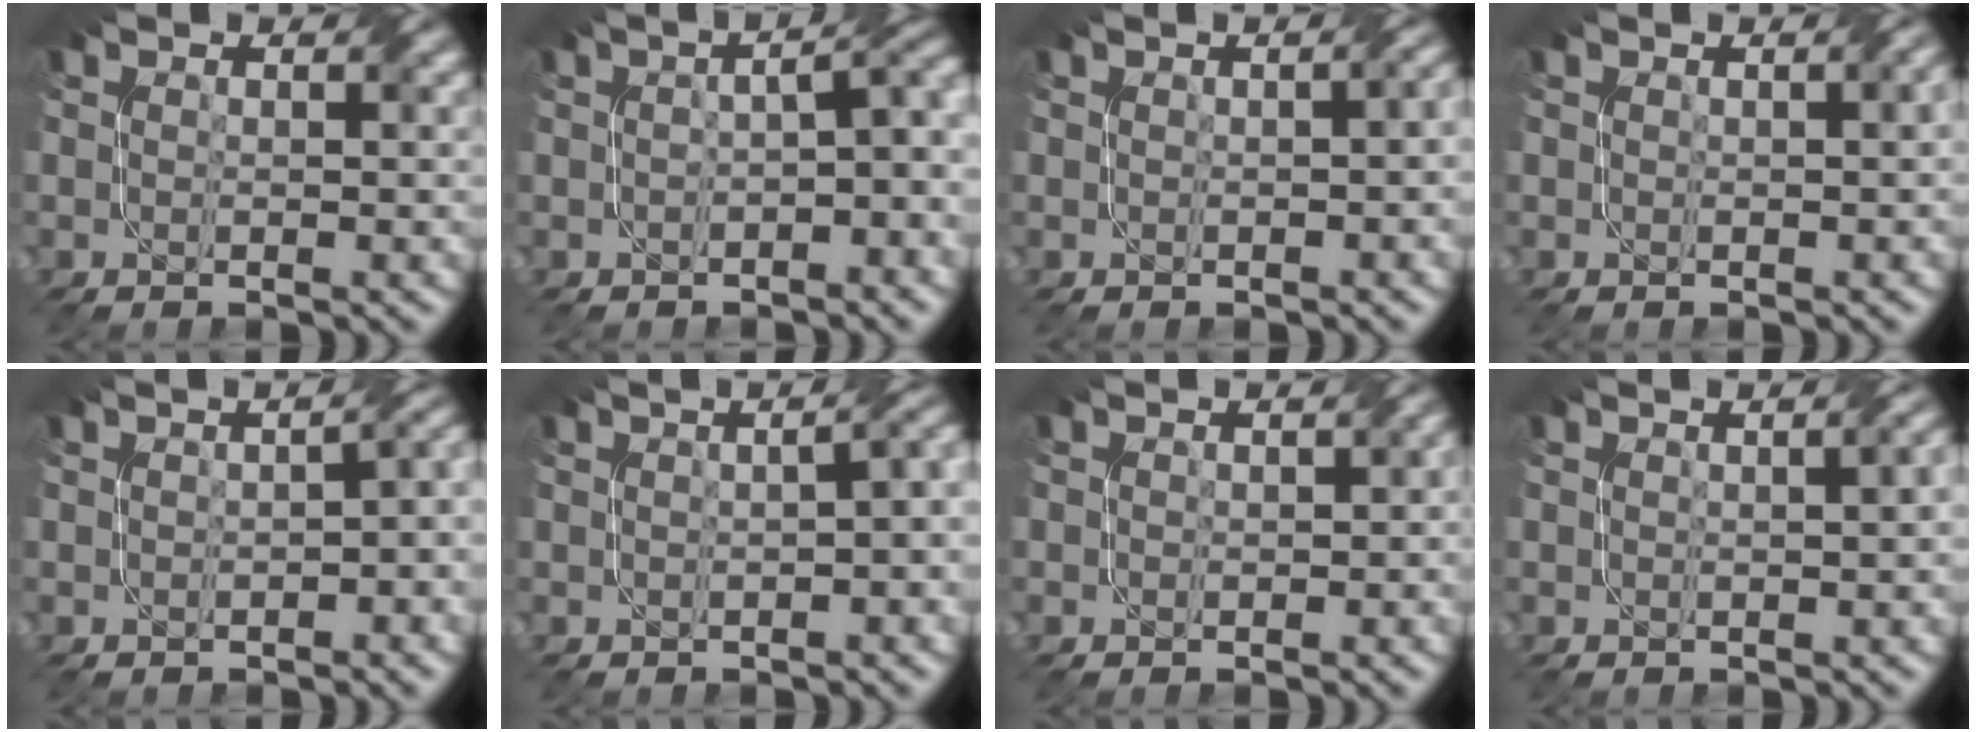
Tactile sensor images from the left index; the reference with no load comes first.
{"total": 5.1, "force": [-0.3, 1.7, 4.8], "torque": [-0.046, 0.015, -0.001]}
{"total": 3.8, "force": [0.2, 1.9, 3.3], "torque": [-0.010, 0.017, 0.004]}
{"total": 2.1, "force": [0.3, 0.9, 1.9], "torque": [-0.007, 0.009, 0.007]}
{"total": 5.2, "force": [-0.6, 2.5, 4.6], "torque": [-0.024, 0.006, 0.001]}
{"total": 7.1, "force": [0.5, 3.7, 6.1], "torque": [-0.027, 0.022, -0.005]}
{"total": 1.5, "force": [0.0, 1.0, 1.1], "torque": [-0.008, 0.002, 0.006]}
{"total": 4.1, "force": [0.7, 2.1, 3.5], "torque": [-0.006, 0.026, 0.002]}